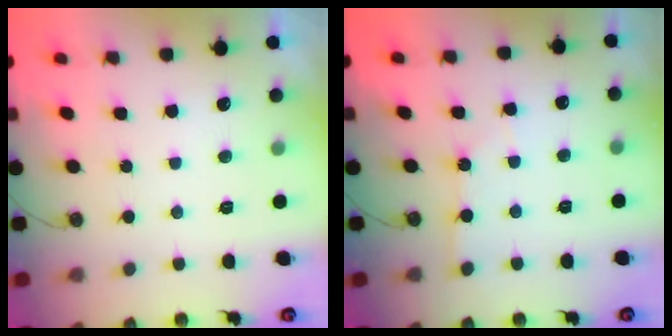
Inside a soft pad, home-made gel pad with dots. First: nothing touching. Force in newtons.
{"total": 3.0, "press": 3.0, "slide": 0.5}